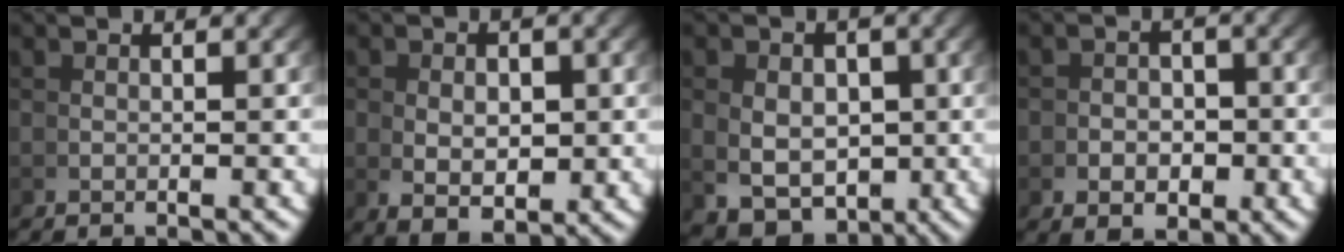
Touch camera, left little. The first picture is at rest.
{"total": 4.2, "force": [-0.7, 2.4, 3.4], "torque": [-0.062, -0.027, 0.007]}
{"total": 5.7, "force": [-2.3, 4.1, 3.3], "torque": [-0.071, -0.048, -0.011]}
{"total": 2.5, "force": [-1.1, 1.6, 1.5], "torque": [-0.001, -0.004, -0.019]}